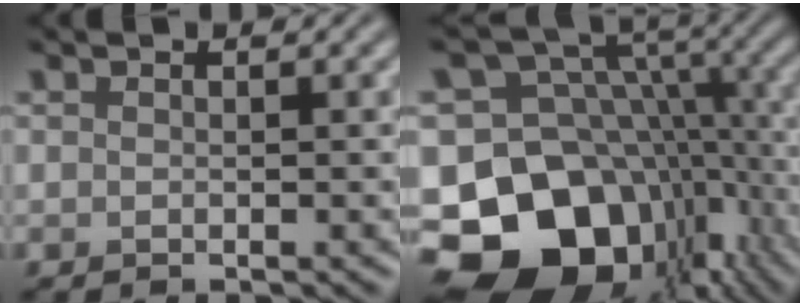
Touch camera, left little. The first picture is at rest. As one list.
[{"total": 17.4, "force": [-6.8, 12.7, 9.7], "torque": [-0.162, 0.004, -0.096]}]